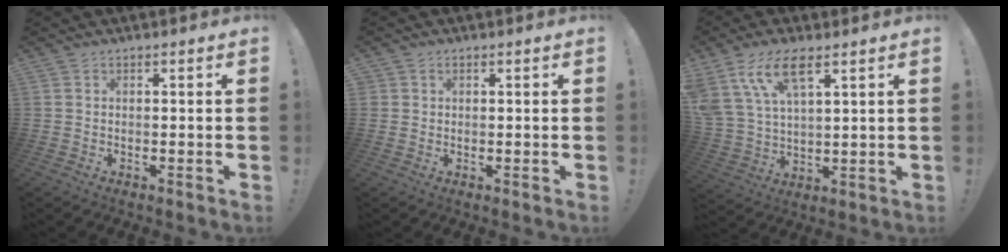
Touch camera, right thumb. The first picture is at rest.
{"total": 1.0, "force": [0.6, 0.9, 0.0], "torque": [0.005, -0.005, 0.010]}
{"total": 12.7, "force": [7.7, 5.3, 8.7], "torque": [-0.182, -0.023, 0.144]}